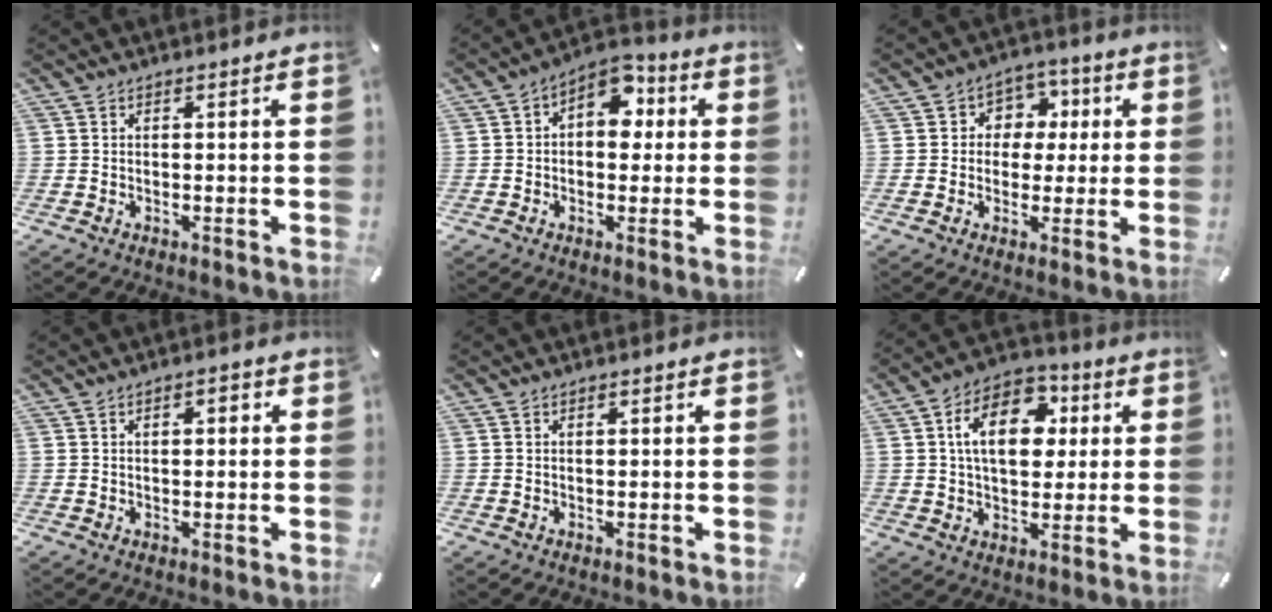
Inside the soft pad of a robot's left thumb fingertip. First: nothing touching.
{"total": 8.5, "force": [2.6, 5.8, 5.6], "torque": [-0.074, -0.012, 0.041]}
{"total": 6.9, "force": [0.3, 6.5, 2.3], "torque": [-0.029, 0.004, 0.000]}
{"total": 2.5, "force": [0.4, 1.4, 2.1], "torque": [-0.026, 0.003, 0.000]}
{"total": 0.7, "force": [0.2, 0.3, 0.6], "torque": [-0.011, 0.003, 0.003]}
{"total": 14.4, "force": [3.4, 9.9, 9.9], "torque": [-0.160, 0.006, 0.060]}